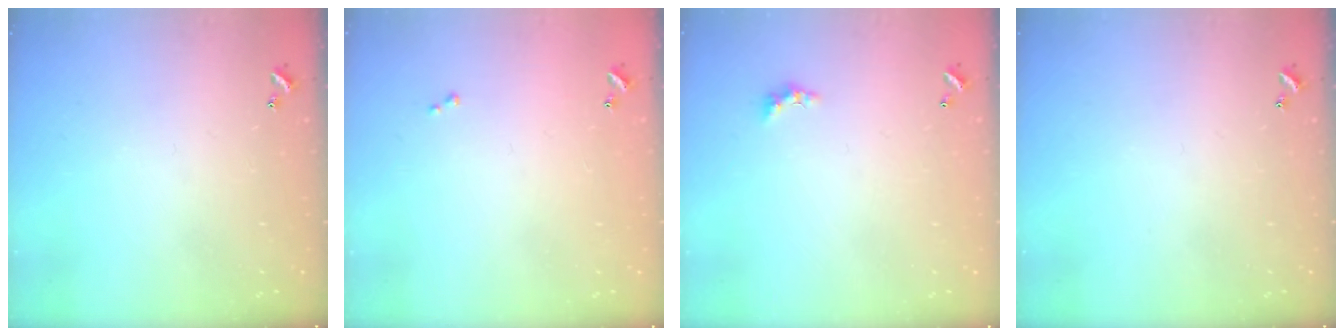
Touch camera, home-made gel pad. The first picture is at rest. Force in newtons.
{"total": 0.0}
{"total": 1.3, "press": 1.2, "slide": 0.5}
{"total": 0.0}